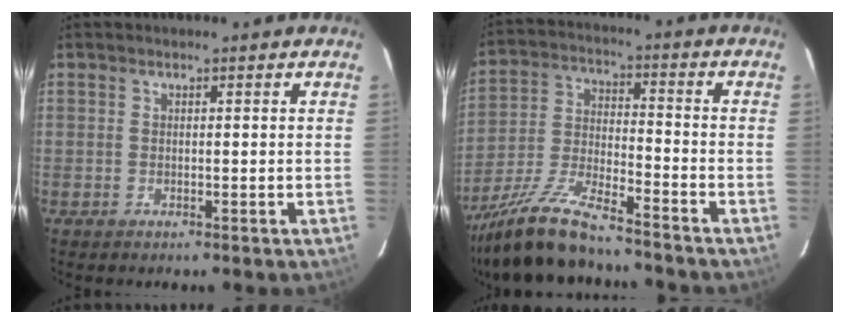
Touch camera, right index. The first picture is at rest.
{"total": 15.9, "force": [-13.3, 2.7, 8.3], "torque": [-0.182, -0.022, -0.244]}